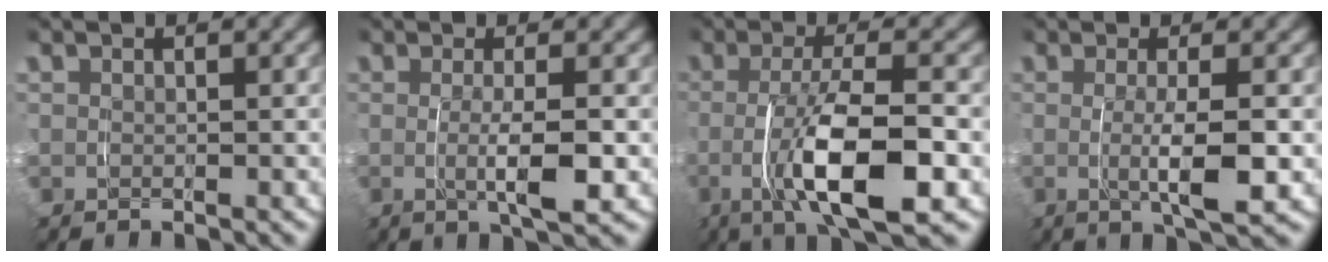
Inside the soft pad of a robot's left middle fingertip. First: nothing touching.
{"total": 3.6, "force": [-0.3, 0.2, 3.6], "torque": [-0.062, -0.008, -0.002]}
{"total": 7.8, "force": [-2.4, 2.0, 7.1], "torque": [-0.114, 0.005, -0.038]}
{"total": 4.2, "force": [-0.2, 0.3, 4.1], "torque": [-0.068, -0.008, -0.001]}